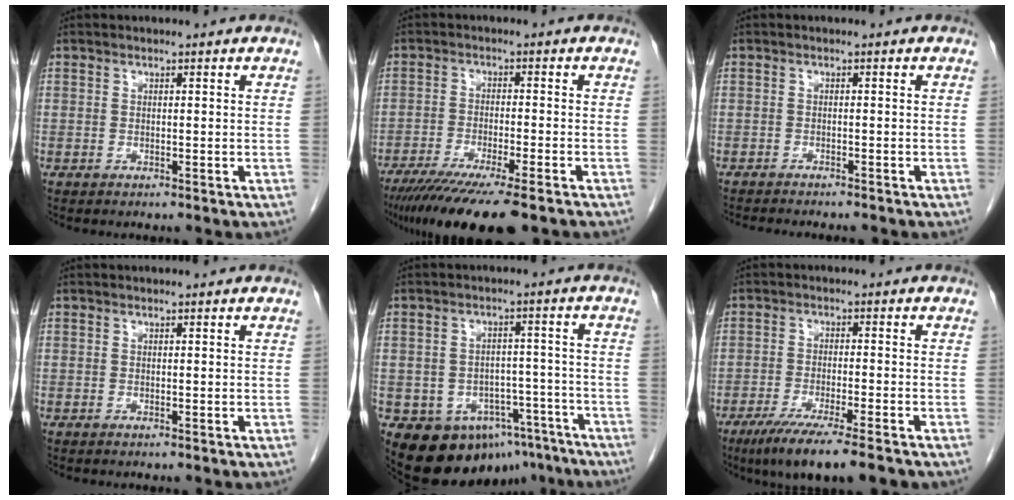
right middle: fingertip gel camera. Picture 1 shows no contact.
{"total": 14.1, "force": [-11.0, 1.1, 8.8], "torque": [-0.138, -0.038, -0.173]}
{"total": 7.9, "force": [-7.2, 1.3, 3.2], "torque": [-0.037, -0.009, -0.095]}
{"total": 0.0}
{"total": 13.3, "force": [-8.8, 8.6, 5.2], "torque": [-0.064, 0.032, -0.113]}
{"total": 10.2, "force": [-7.5, 0.5, 6.9], "torque": [-0.107, -0.025, -0.120]}